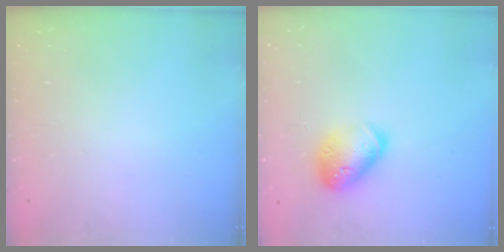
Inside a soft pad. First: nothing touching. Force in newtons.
{"total": 14.0, "press": 13.8, "slide": 2.0}